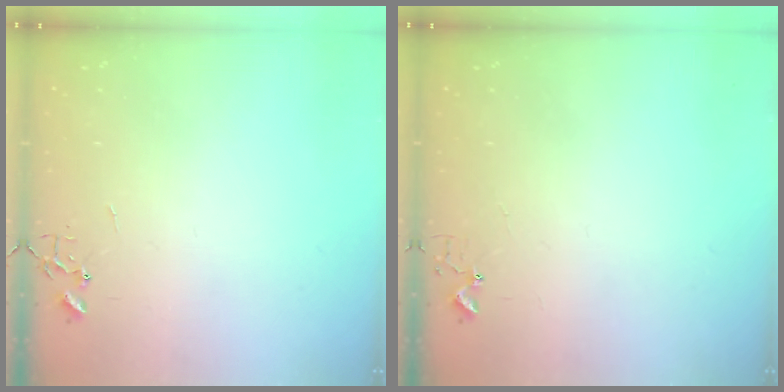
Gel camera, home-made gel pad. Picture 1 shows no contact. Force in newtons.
{"total": 2.7, "press": 2.7, "slide": 0.2}